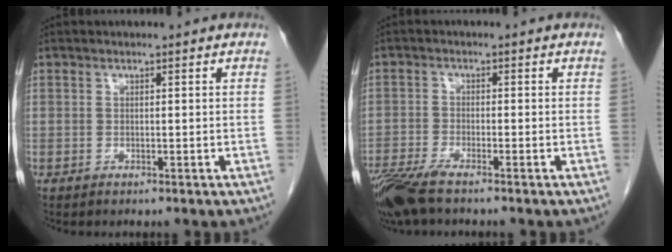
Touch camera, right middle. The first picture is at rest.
{"total": 6.9, "force": [-5.3, 1.0, 4.3], "torque": [-0.087, -0.018, -0.102]}